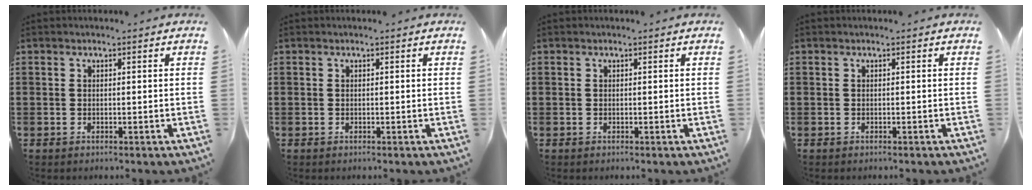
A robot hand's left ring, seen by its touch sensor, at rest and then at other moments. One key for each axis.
{"total": 0.0}
{"total": 0.0}
{"total": 0.0}